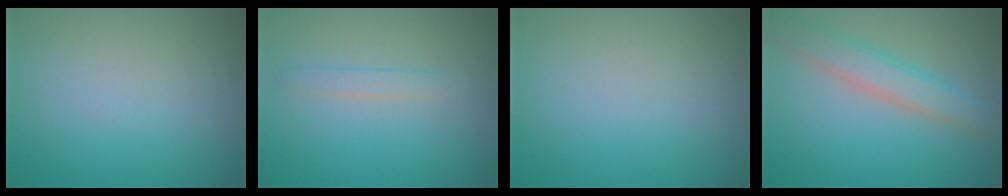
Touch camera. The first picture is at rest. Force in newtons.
{"total": 1.2, "press": 1.2, "slide": 0.1}
{"total": 0.0}
{"total": 3.8, "press": 3.8, "slide": 0.1}